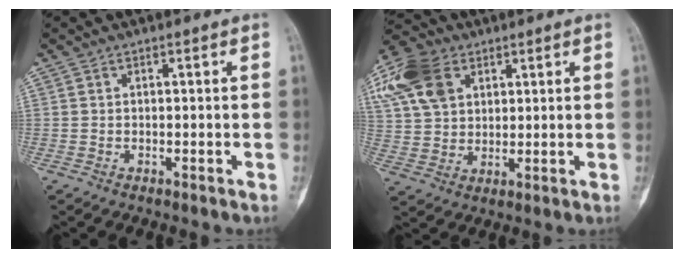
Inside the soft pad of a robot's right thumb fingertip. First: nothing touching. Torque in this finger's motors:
{"motor_torque": [0.45, 1.26, 0.29, 0.01, 0.06]}